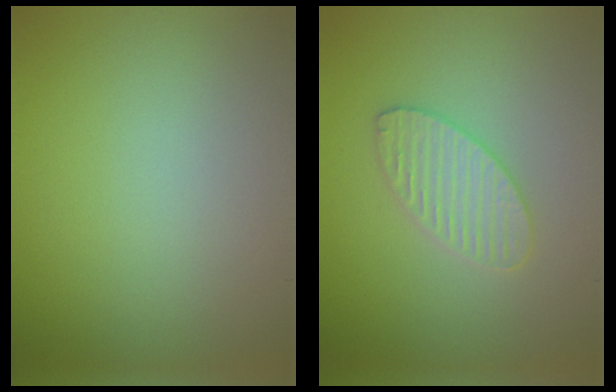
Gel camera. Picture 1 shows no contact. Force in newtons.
{"total": 3.0, "press": 3.0, "slide": 0.2}